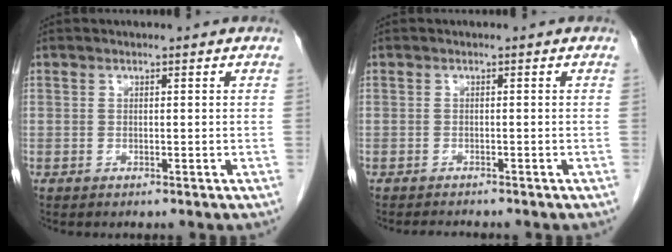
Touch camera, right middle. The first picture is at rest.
{"total": 1.9, "force": [-1.8, 0.2, 0.5], "torque": [-0.009, -0.006, -0.025]}